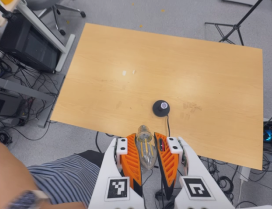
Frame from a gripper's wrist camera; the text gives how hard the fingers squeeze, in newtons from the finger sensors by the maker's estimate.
{"total": 24.1, "left": 27.2, "right": 21.1}